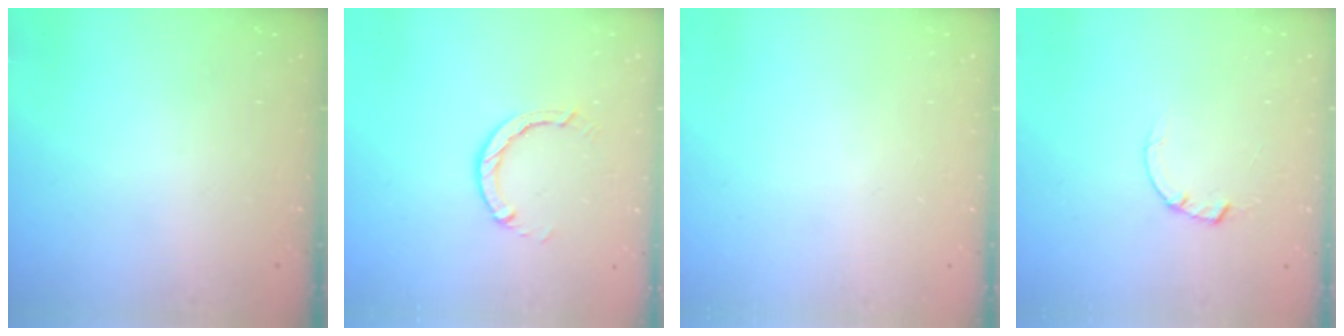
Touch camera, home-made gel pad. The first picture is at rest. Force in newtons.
{"total": 3.8, "press": 3.8, "slide": 0.5}
{"total": 0.0}
{"total": 1.5, "press": 1.5, "slide": 0.3}